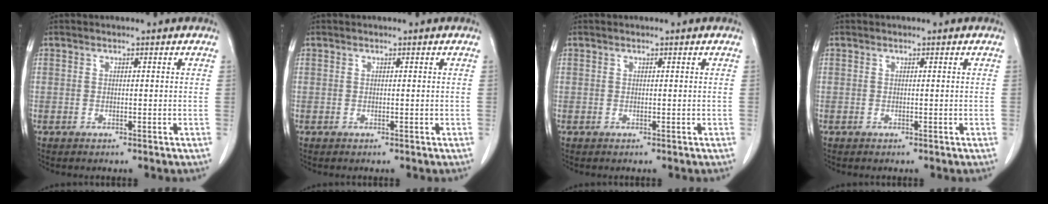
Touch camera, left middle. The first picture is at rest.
{"total": 0.0}
{"total": 0.0}
{"total": 0.0}